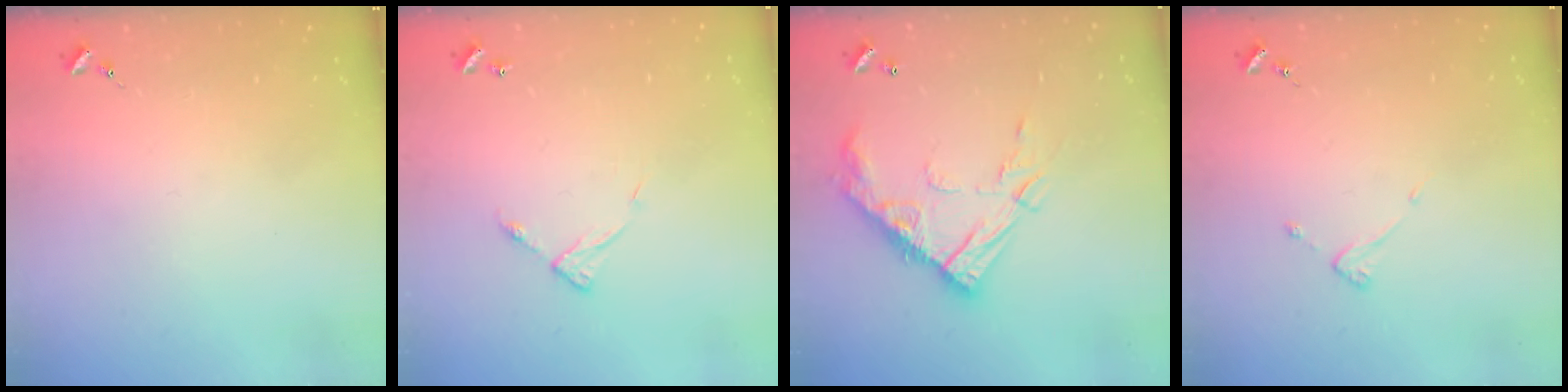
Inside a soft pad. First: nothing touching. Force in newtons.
{"total": 5.8, "press": 5.7, "slide": 0.6}
{"total": 15.9, "press": 15.9, "slide": 0.8}
{"total": 3.6, "press": 3.6, "slide": 0.3}